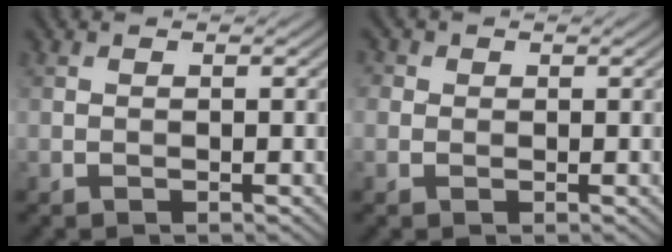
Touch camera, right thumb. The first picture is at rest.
{"total": 1.6, "force": [0.5, 1.4, 0.4], "torque": [-0.012, 0.001, 0.005]}